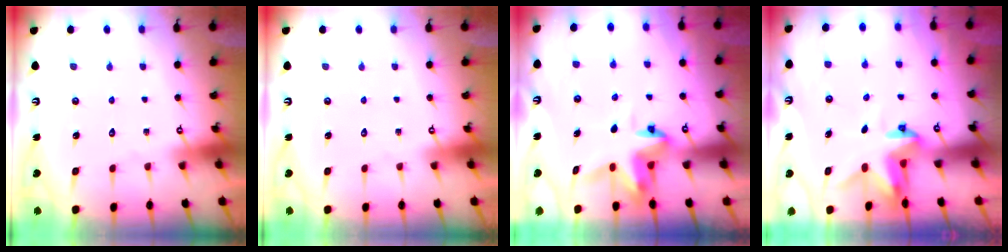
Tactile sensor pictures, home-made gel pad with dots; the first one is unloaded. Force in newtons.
{"total": 0.0}
{"total": 5.3, "press": 5.3, "slide": 0.5}
{"total": 3.6, "press": 3.6, "slide": 0.0}